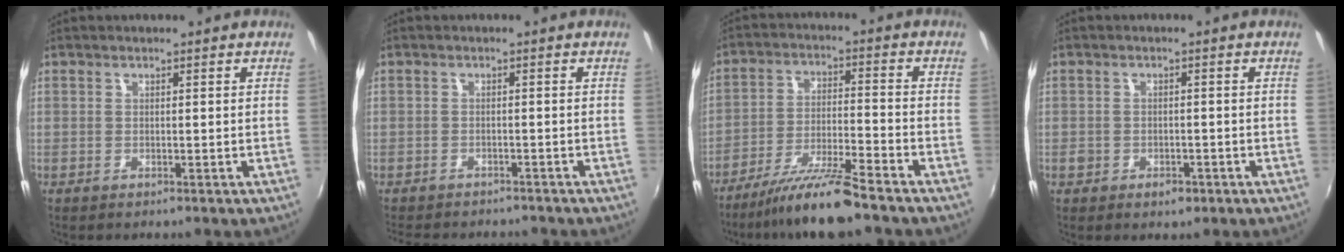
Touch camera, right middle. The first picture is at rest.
{"total": 5.5, "force": [-4.8, 2.3, 1.4], "torque": [-0.042, -0.002, -0.072]}
{"total": 10.3, "force": [-8.8, -0.5, 5.4], "torque": [-0.115, -0.004, -0.157]}
{"total": 3.2, "force": [-1.6, 2.3, 1.6], "torque": [-0.030, -0.002, -0.023]}